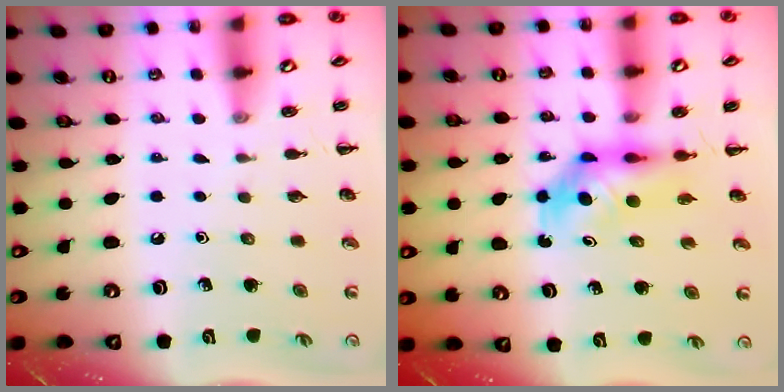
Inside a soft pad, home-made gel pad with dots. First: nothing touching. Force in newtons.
{"total": 5.2, "press": 5.1, "slide": 0.8}